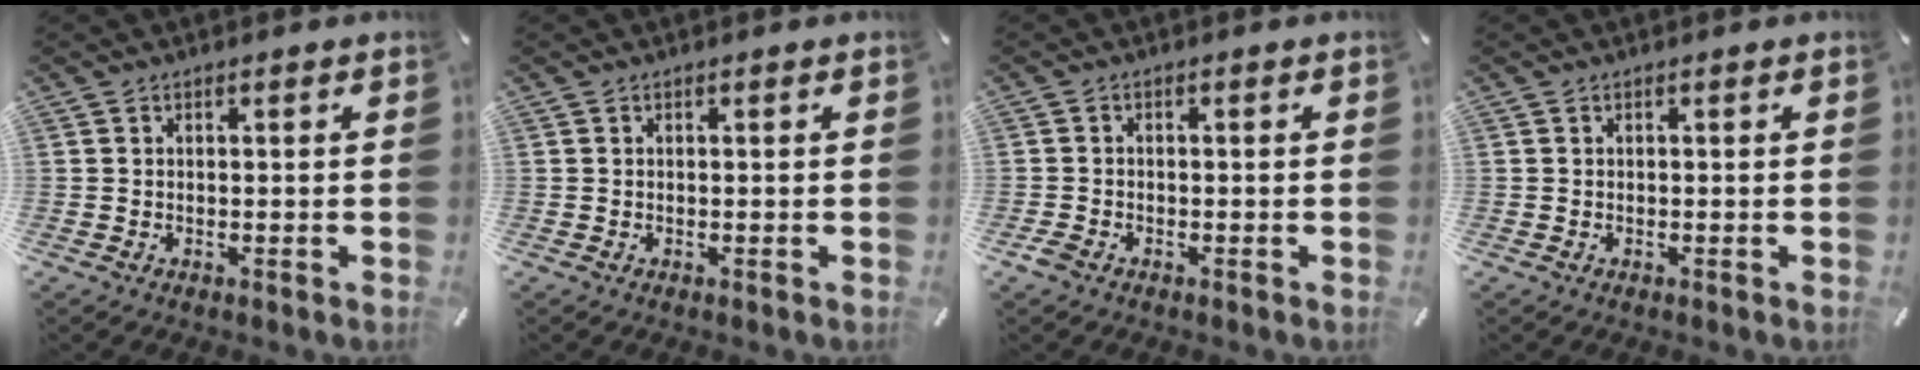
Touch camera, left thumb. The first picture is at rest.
{"total": 0.0}
{"total": 1.7, "force": [-1.1, 1.0, 0.9], "torque": [-0.022, 0.001, -0.023]}
{"total": 0.0}